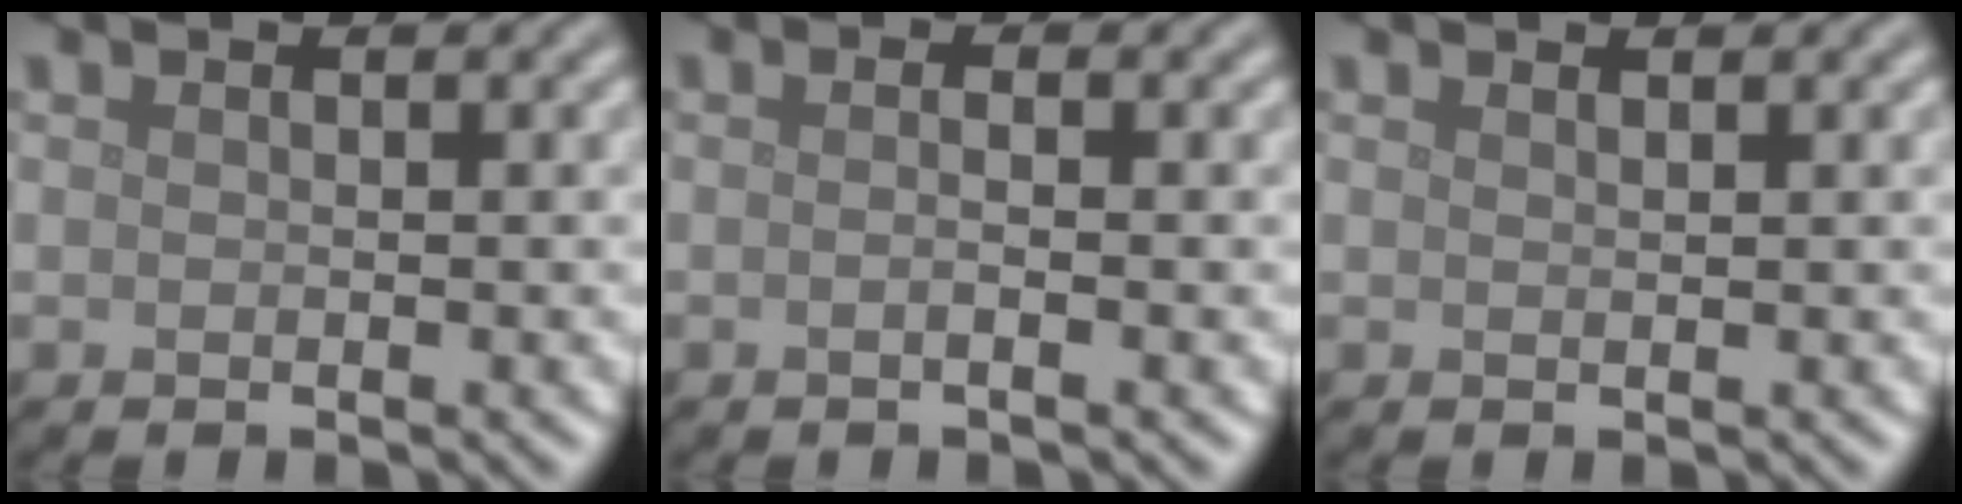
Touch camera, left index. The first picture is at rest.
{"total": 1.5, "force": [0.0, 0.6, 1.4], "torque": [-0.005, -0.009, -0.015]}
{"total": 0.7, "force": [0.5, 0.2, 0.3], "torque": [0.000, 0.001, 0.009]}